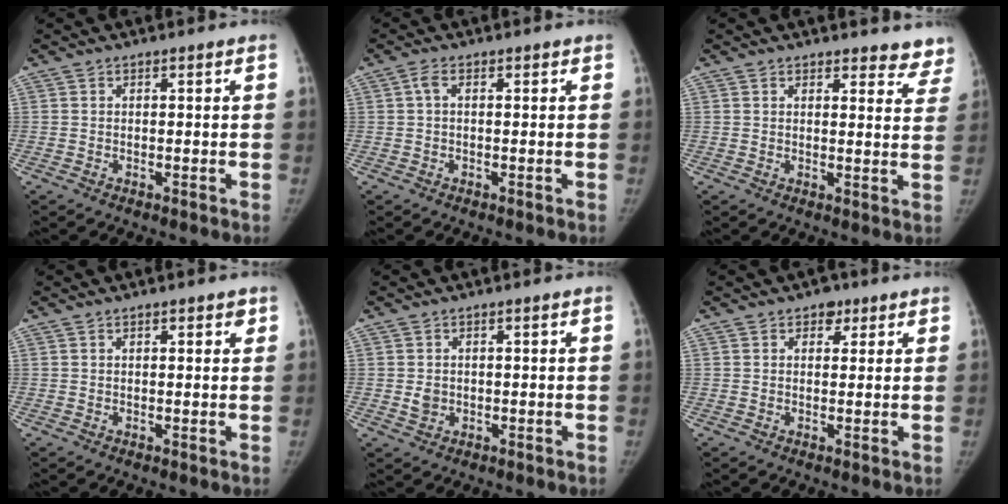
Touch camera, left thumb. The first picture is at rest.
{"total": 1.6, "force": [0.1, 0.8, 1.4], "torque": [-0.026, 0.005, -0.004]}
{"total": 6.9, "force": [6.5, 2.4, 0.4], "torque": [0.048, -0.035, 0.043]}
{"total": 1.8, "force": [0.8, 0.7, 1.4], "torque": [-0.012, 0.000, 0.009]}
{"total": 1.9, "force": [0.0, 1.5, 1.2], "torque": [-0.014, 0.002, 0.005]}
{"total": 2.5, "force": [1.3, 1.8, 1.0], "torque": [0.007, -0.003, 0.013]}